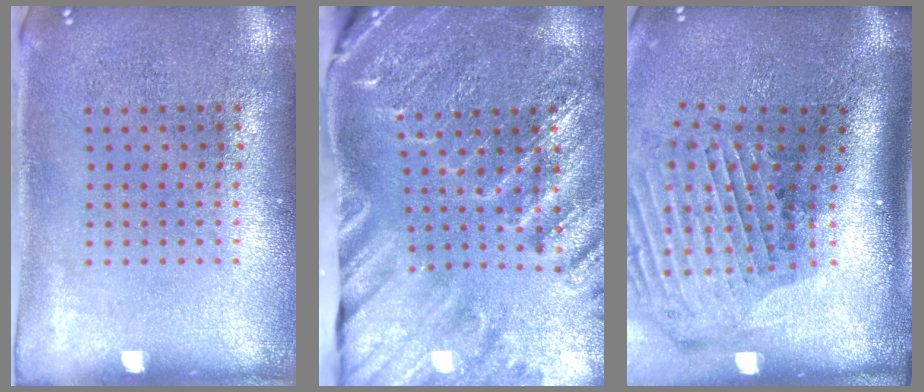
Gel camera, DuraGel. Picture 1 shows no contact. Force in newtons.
{"total": 2.9, "press": 2.9, "slide": 0.5}
{"total": 2.9, "press": 2.1, "slide": 2.0}